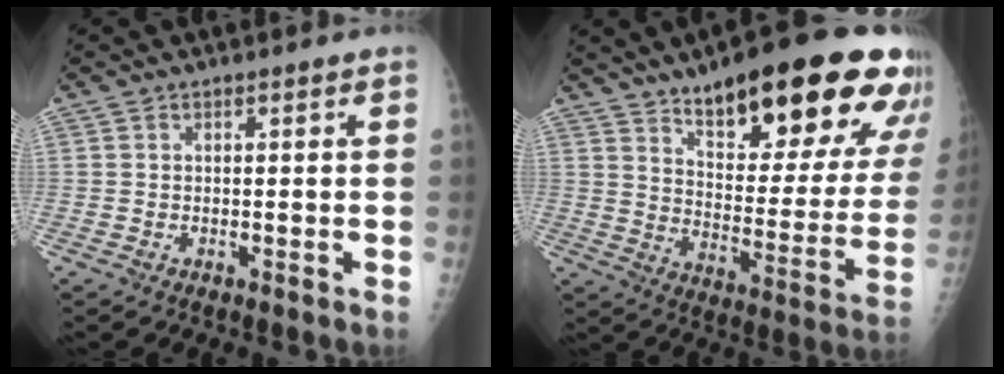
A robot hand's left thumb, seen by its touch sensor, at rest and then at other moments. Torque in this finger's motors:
{"motor_torque": [1.90, 1.85, 1.48, -1.29, 0.12]}